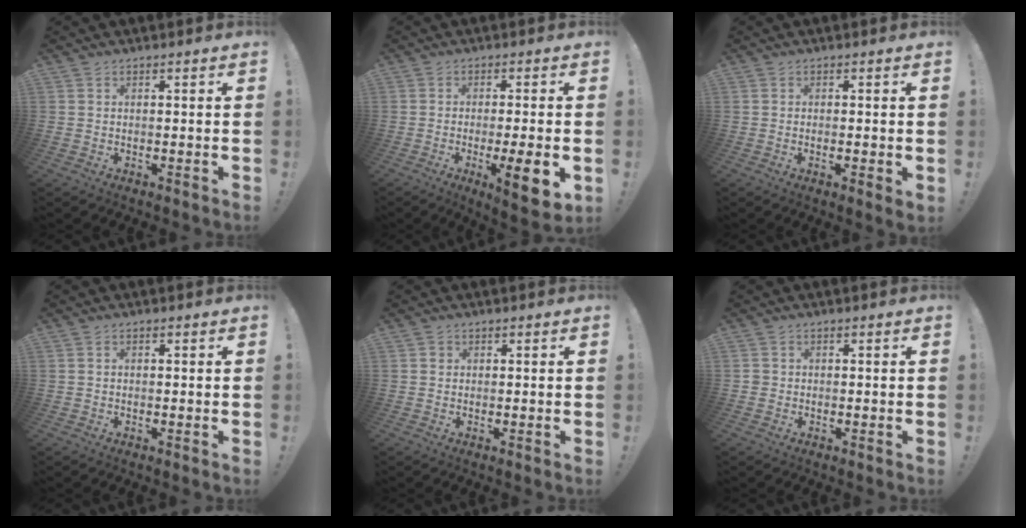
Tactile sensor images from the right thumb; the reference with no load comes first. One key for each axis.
{"total": 9.6, "fx": -3.0, "fy": 1.0, "fz": 9.1, "tx": -0.113, "ty": -0.005, "tz": -0.045}
{"total": 1.7, "fx": 0.2, "fy": 0.2, "fz": 1.6, "tx": -0.018, "ty": -0.004, "tz": 0.004}
{"total": 0.5, "fx": -0.2, "fy": 0.4, "fz": 0.2, "tx": -0.004, "ty": 0.000, "tz": -0.005}
{"total": 1.1, "fx": 0.2, "fy": 1.0, "fz": 0.2, "tx": 0.004, "ty": 0.000, "tz": 0.001}
{"total": 1.1, "fx": -0.3, "fy": 1.0, "fz": 0.3, "tx": -0.011, "ty": 0.005, "tz": -0.004}